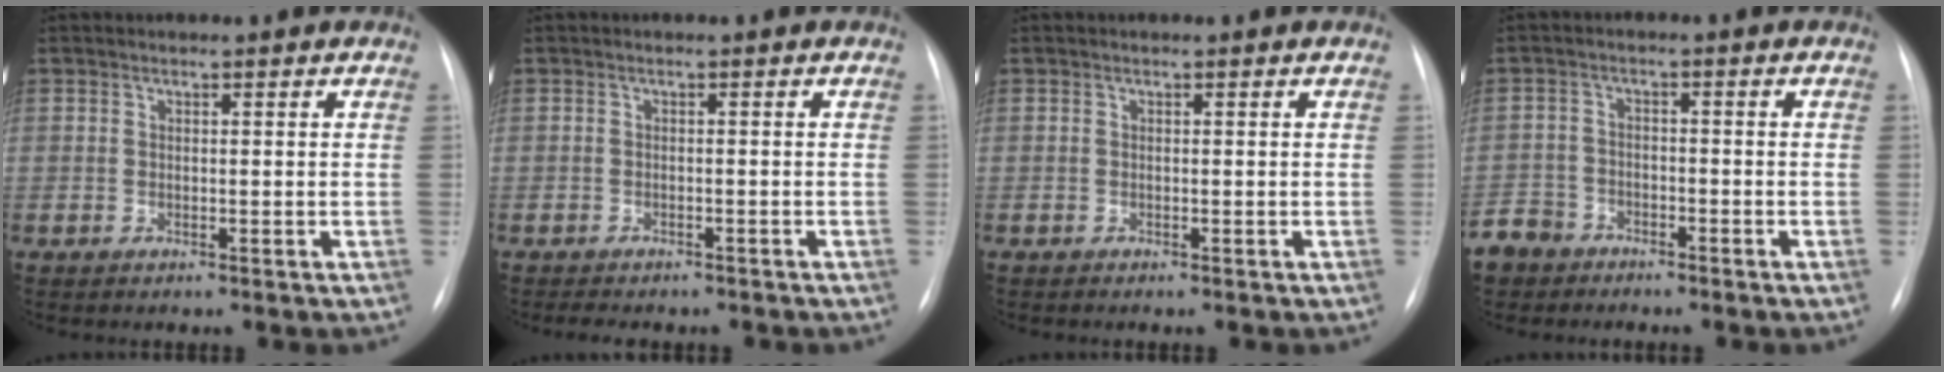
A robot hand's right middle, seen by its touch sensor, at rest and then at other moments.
{"total": 5.2, "force": [-4.3, 1.9, 2.1], "torque": [-0.031, -0.004, -0.051]}
{"total": 0.0}
{"total": 6.3, "force": [-4.9, 4.0, 0.3], "torque": [-0.011, -0.002, -0.094]}